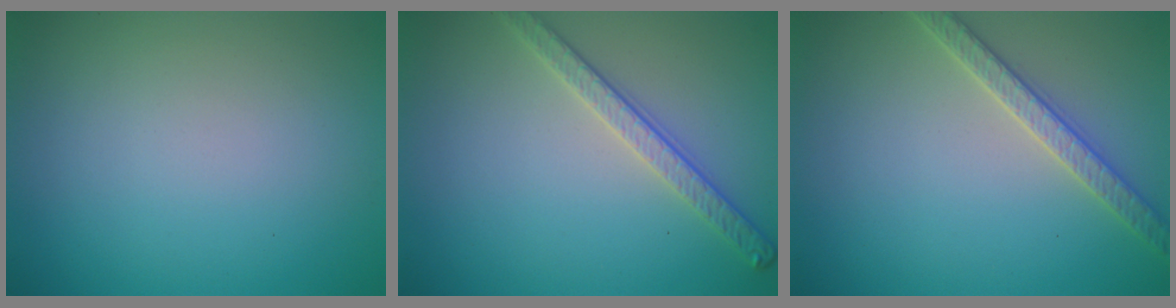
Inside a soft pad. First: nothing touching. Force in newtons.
{"total": 2.8, "press": 2.7, "slide": 0.8}
{"total": 2.8, "press": 2.8, "slide": 0.4}